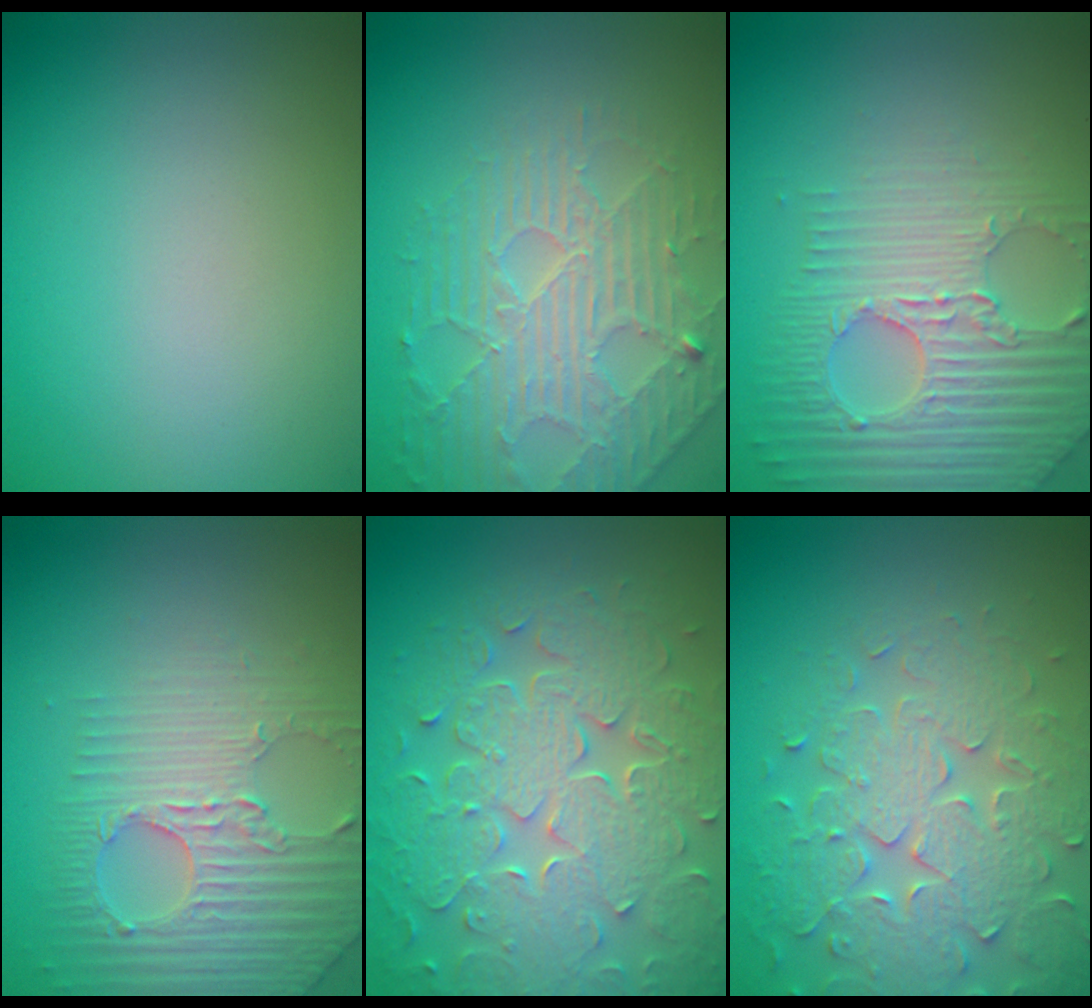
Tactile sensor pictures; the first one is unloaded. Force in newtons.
{"total": 4.1, "press": 4.0, "slide": 1.0}
{"total": 6.1, "press": 4.9, "slide": 3.7}
{"total": 3.8, "press": 3.7, "slide": 1.0}
{"total": 8.7, "press": 6.3, "slide": 6.0}
{"total": 6.5, "press": 5.5, "slide": 3.5}